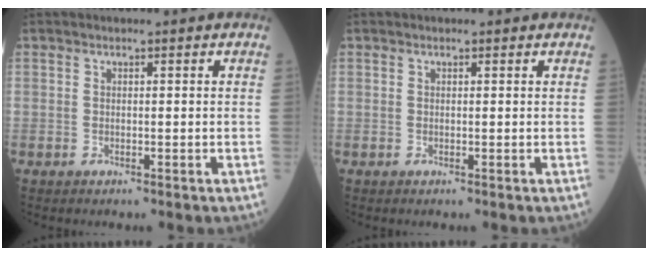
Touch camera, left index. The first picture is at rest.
{"total": 0.0}